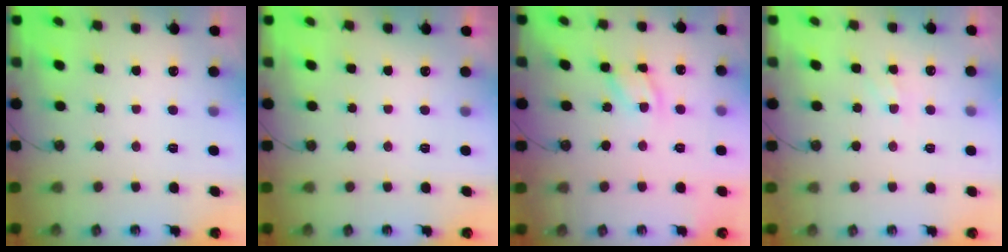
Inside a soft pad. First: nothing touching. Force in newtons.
{"total": 0.0}
{"total": 9.7, "press": 9.7, "slide": 0.6}
{"total": 4.7, "press": 4.7, "slide": 0.7}